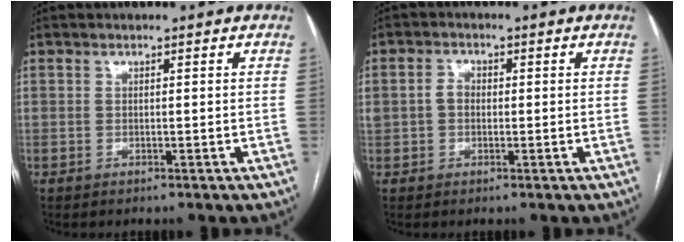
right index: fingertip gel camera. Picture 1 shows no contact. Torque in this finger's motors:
{"motor_torque": [-0.02, -0.10, 0.04, 0.01]}